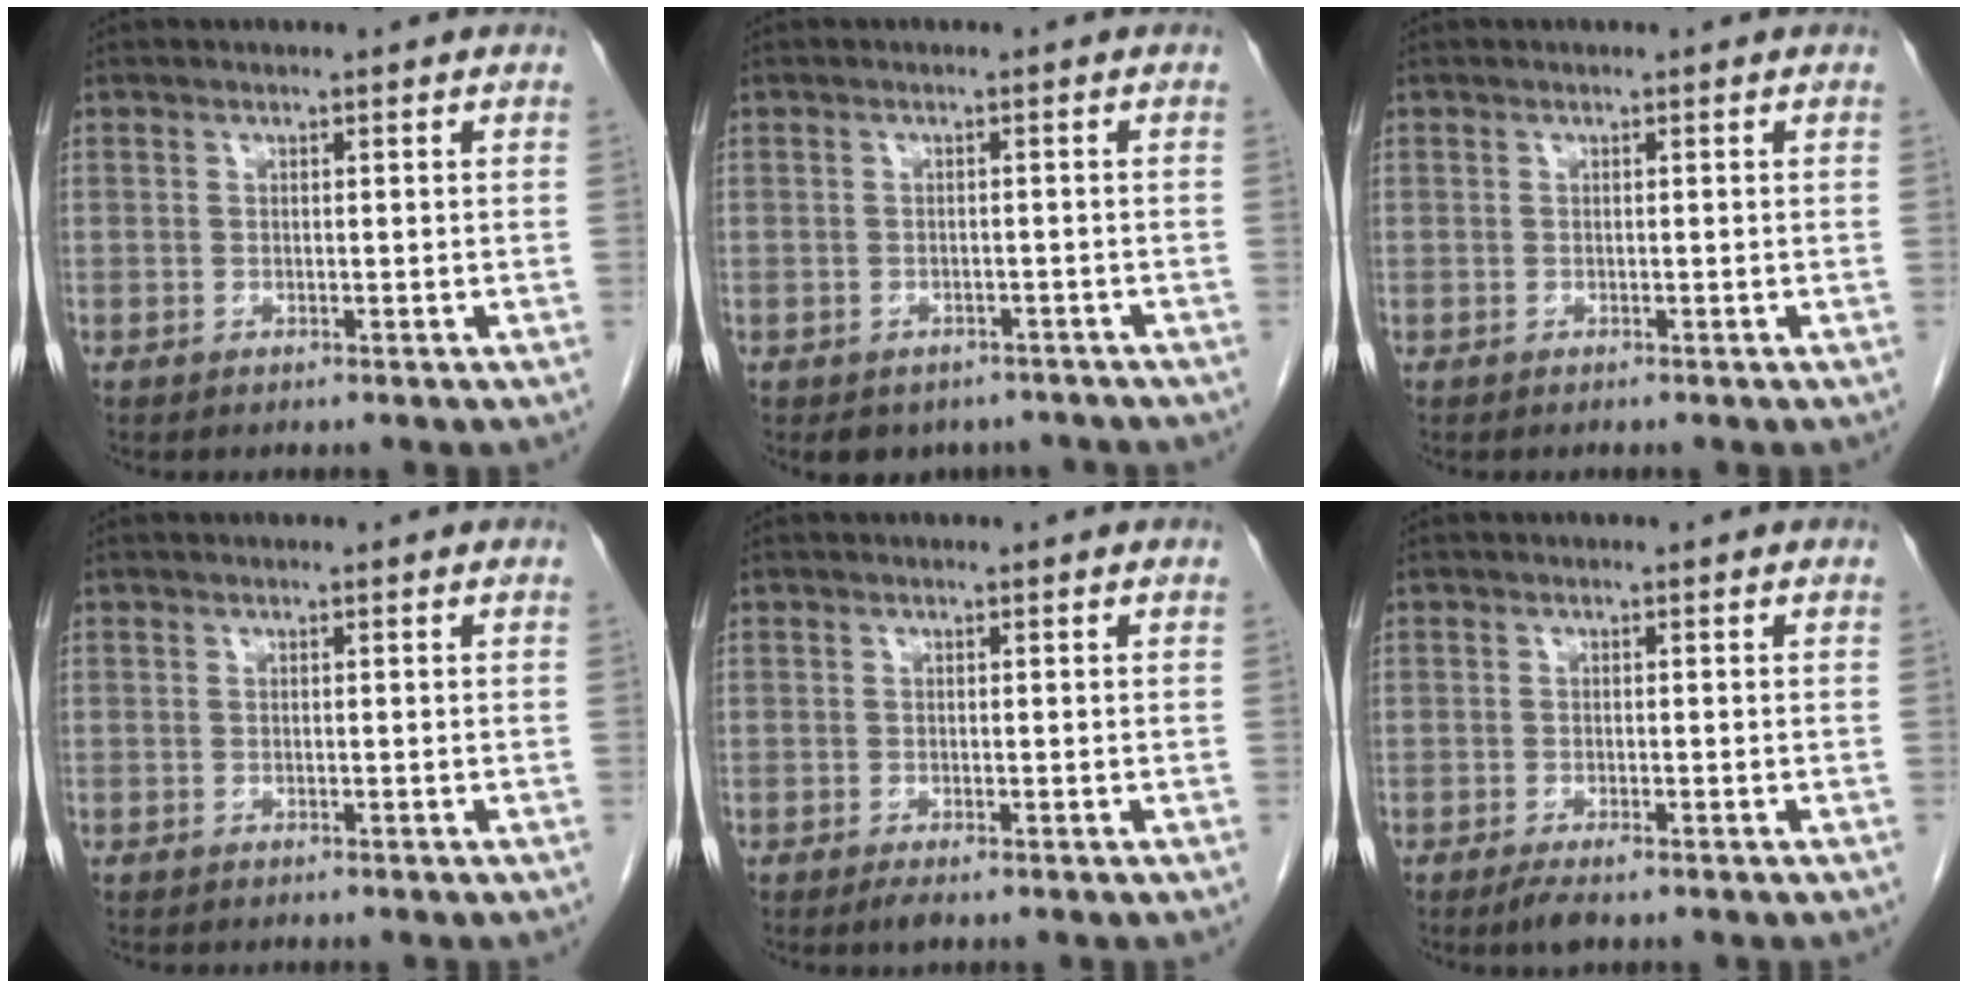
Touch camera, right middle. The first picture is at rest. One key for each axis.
{"total": 5.4, "fx": -4.5, "fy": 3.0, "fz": 0.7, "tx": 0.006, "ty": 0.011, "tz": -0.051}
{"total": 0.0}
{"total": 0.6, "fx": -0.5, "fy": 0.2, "fz": 0.2, "tx": -0.005, "ty": 0.000, "tz": -0.007}
{"total": 1.3, "fx": -0.9, "fy": 0.3, "fz": 0.9, "tx": -0.018, "ty": -0.004, "tz": -0.013}
{"total": 2.3, "fx": -1.6, "fy": 0.5, "fz": 1.6, "tx": -0.031, "ty": -0.005, "tz": -0.026}